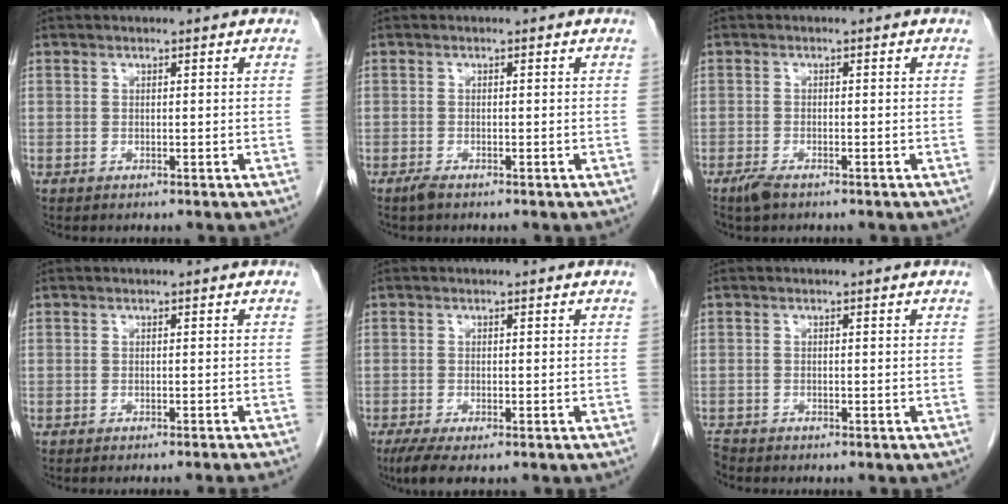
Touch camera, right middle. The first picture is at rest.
{"total": 1.1, "force": [-0.9, 0.1, 0.6], "torque": [-0.020, -0.004, -0.017]}
{"total": 2.2, "force": [-1.6, 0.6, 1.3], "torque": [-0.034, -0.005, -0.028]}
{"total": 4.1, "force": [-3.7, -0.9, 1.5], "torque": [-0.012, -0.001, -0.045]}
{"total": 4.5, "force": [-2.9, 1.2, 3.2], "torque": [-0.059, -0.013, -0.046]}
{"total": 1.1, "force": [-1.1, 0.0, 0.0], "torque": [-0.003, -0.006, -0.021]}